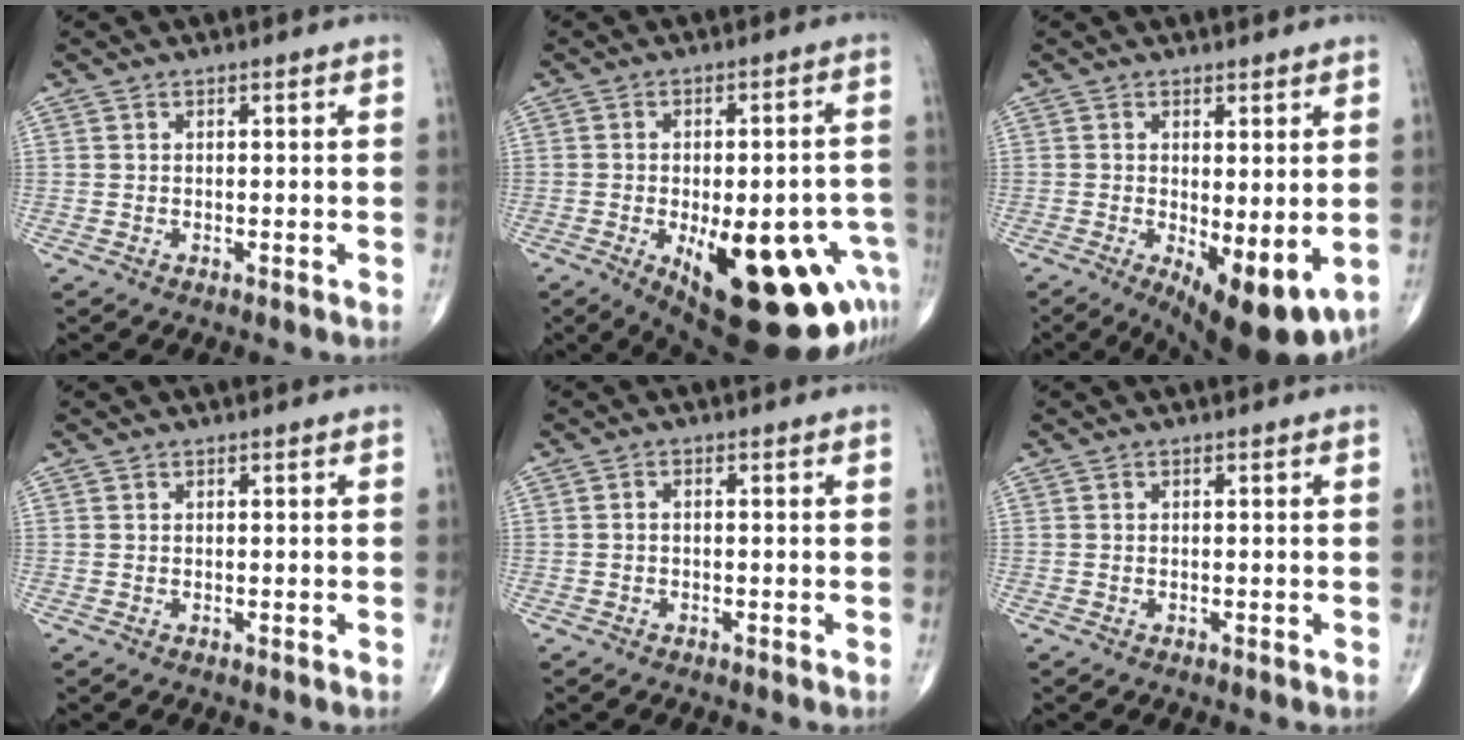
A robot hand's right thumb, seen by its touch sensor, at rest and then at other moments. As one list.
[{"total": 25.4, "force": [-10.0, 10.3, 21.0], "torque": [-0.193, 0.018, -0.112]}, {"total": 11.3, "force": [-2.6, 4.1, 10.2], "torque": [-0.132, -0.025, -0.025]}, {"total": 0.0}, {"total": 0.6, "force": [-0.2, 0.3, 0.5], "torque": [-0.005, 0.002, -0.006]}, {"total": 0.0}]